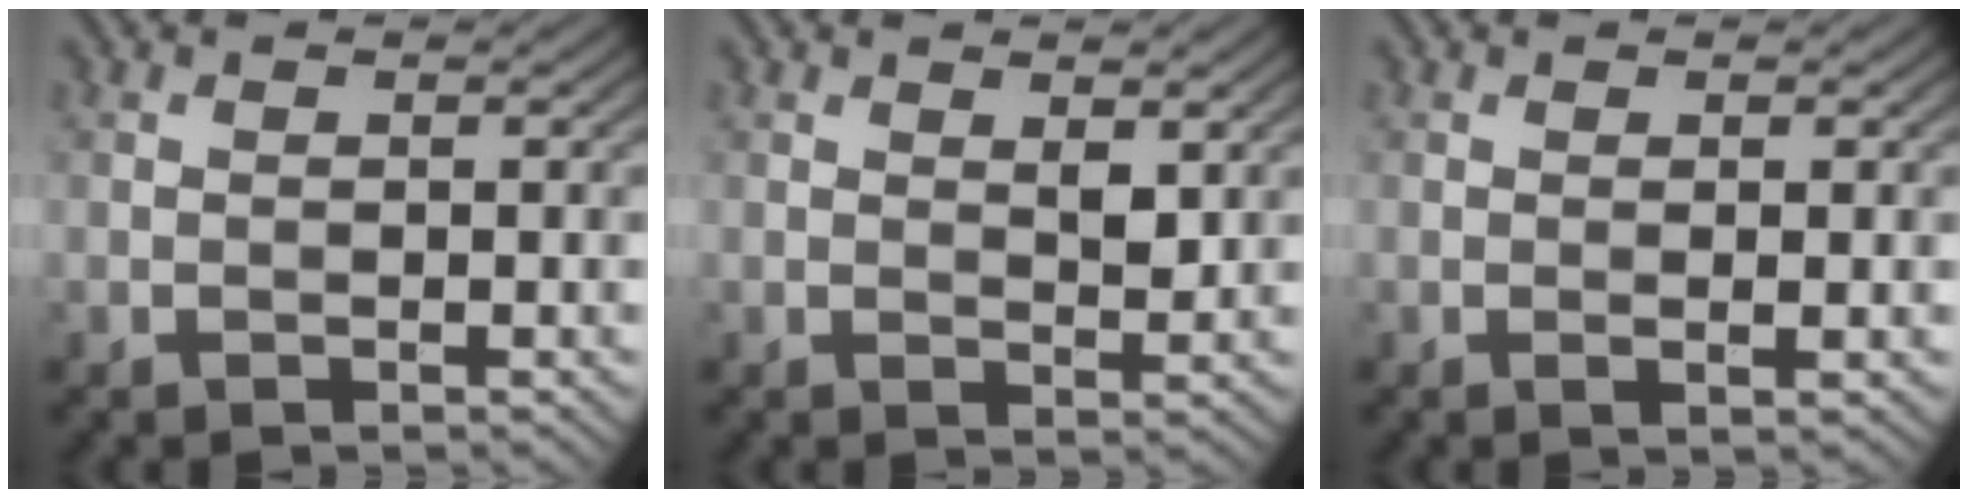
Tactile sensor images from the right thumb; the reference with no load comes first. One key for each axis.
{"total": 2.0, "fx": 1.0, "fy": 0.8, "fz": 1.5, "tx": -0.028, "ty": -0.007, "tz": 0.021}
{"total": 1.2, "fx": 0.1, "fy": 0.0, "fz": 1.2, "tx": -0.030, "ty": 0.000, "tz": 0.000}